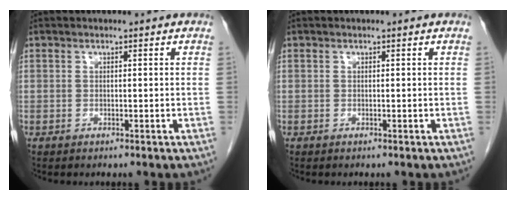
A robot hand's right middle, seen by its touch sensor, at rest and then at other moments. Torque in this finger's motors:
{"motor_torque": [0.11, 0.01, 0.01, 0.00]}